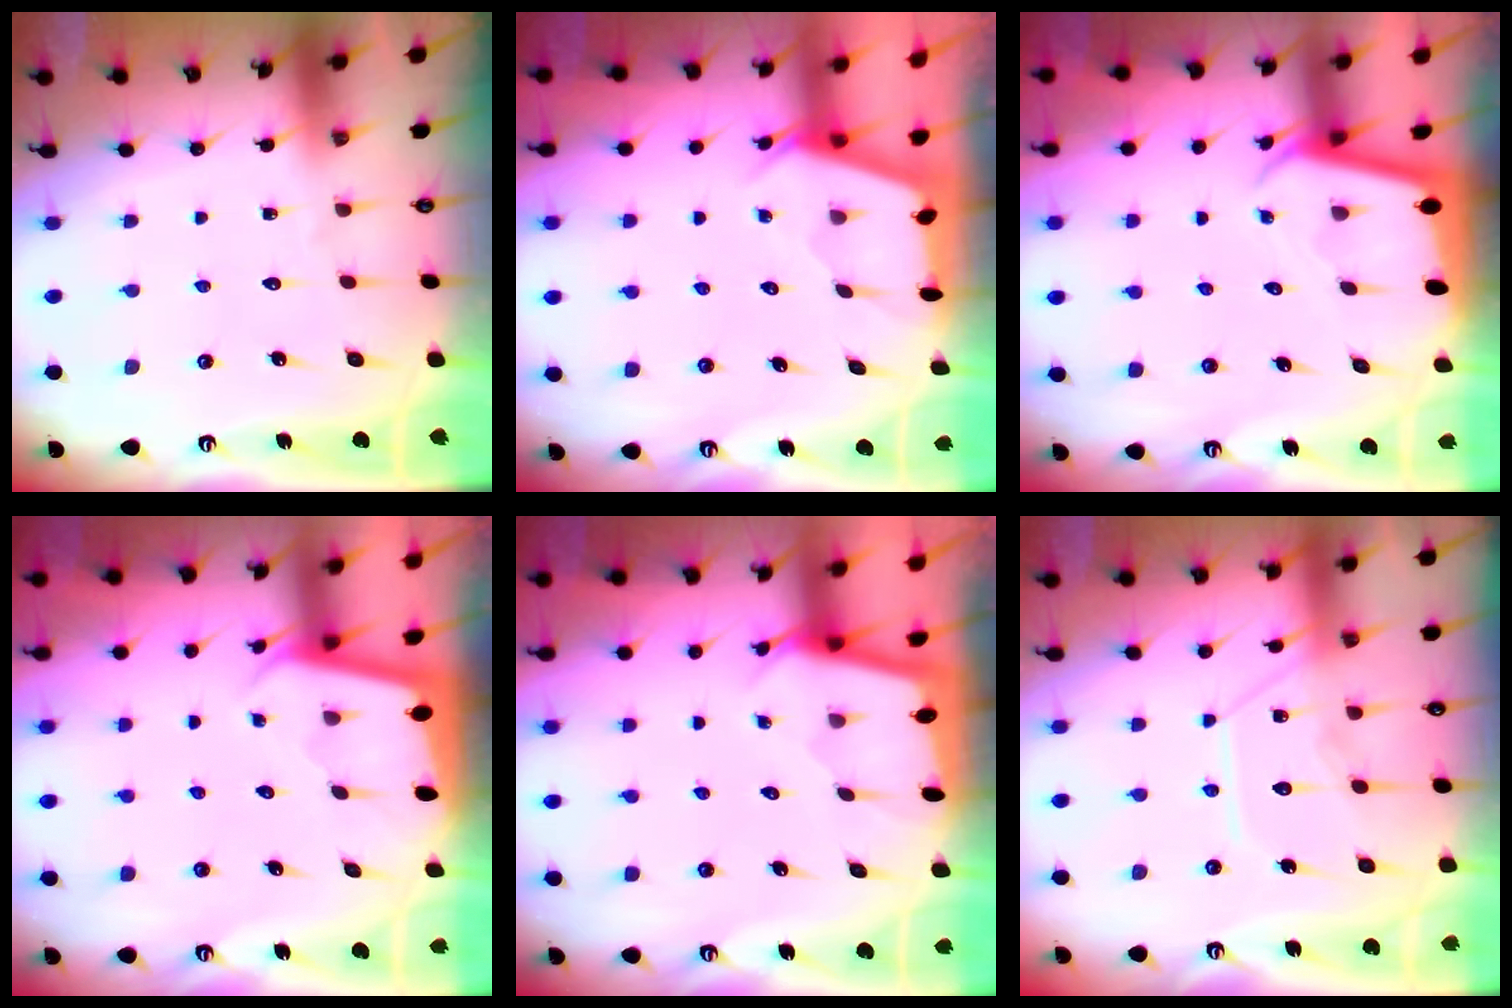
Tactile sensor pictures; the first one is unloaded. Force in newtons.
{"total": 2.6, "press": 2.5, "slide": 0.3}
{"total": 2.2, "press": 2.2, "slide": 0.1}
{"total": 1.9, "press": 1.9, "slide": 0.1}
{"total": 1.6, "press": 1.6, "slide": 0.2}
{"total": 11.8, "press": 11.8, "slide": 1.0}